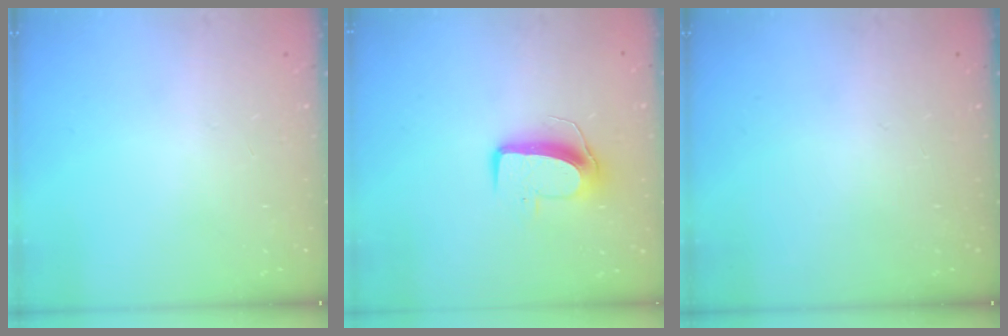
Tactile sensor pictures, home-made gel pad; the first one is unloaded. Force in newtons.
{"total": 9.7, "press": 9.7, "slide": 0.3}
{"total": 0.0}